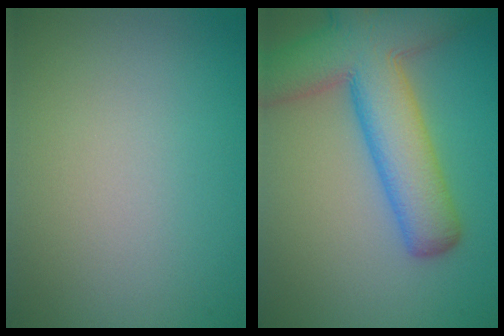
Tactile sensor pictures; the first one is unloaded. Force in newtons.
{"total": 10.0, "press": 10.0, "slide": 0.6}